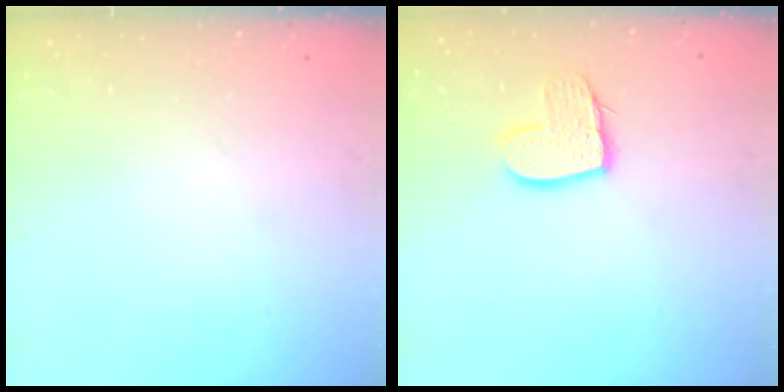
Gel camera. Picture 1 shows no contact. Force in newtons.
{"total": 10.7, "press": 10.6, "slide": 0.8}